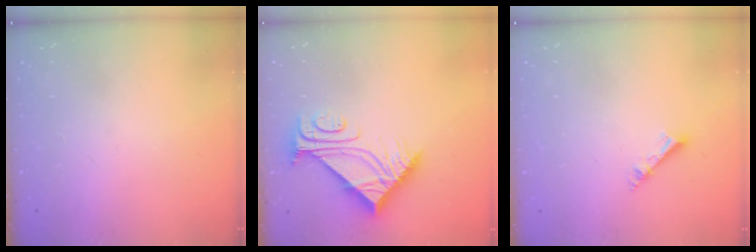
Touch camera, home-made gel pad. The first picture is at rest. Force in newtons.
{"total": 9.0, "press": 8.9, "slide": 1.0}
{"total": 2.6, "press": 2.5, "slide": 0.2}